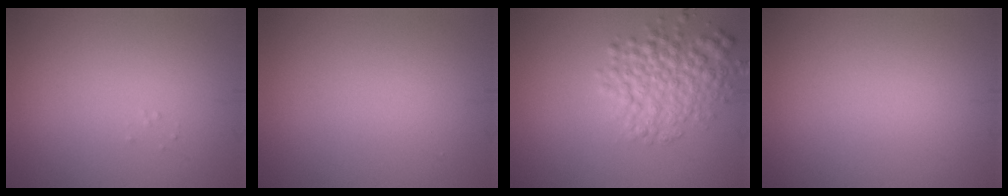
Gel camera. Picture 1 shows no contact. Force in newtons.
{"total": 0.0}
{"total": 4.6, "press": 4.6, "slide": 0.2}
{"total": 0.0}